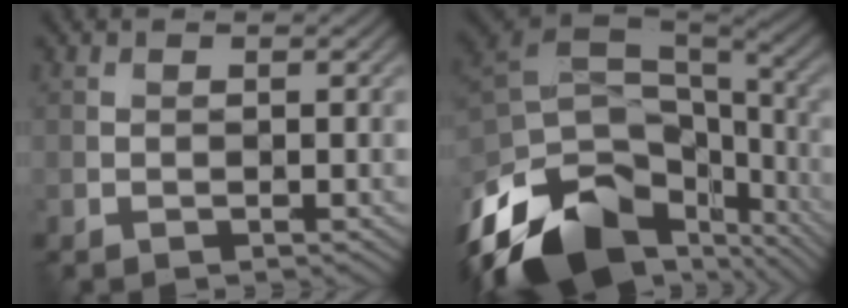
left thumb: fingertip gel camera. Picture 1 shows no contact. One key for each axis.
{"total": 18.1, "fx": -10.3, "fy": 10.6, "fz": 10.6, "tx": -0.238, "ty": -0.031, "tz": -0.154}